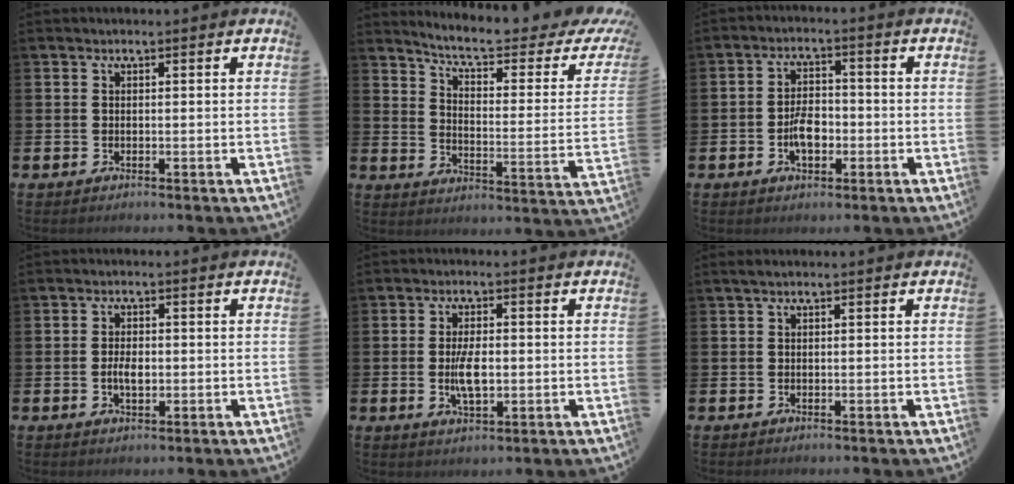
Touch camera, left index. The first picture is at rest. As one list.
[{"total": 6.8, "force": [5.5, 1.3, 3.8], "torque": [-0.092, -0.039, 0.086]}, {"total": 4.5, "force": [-1.2, 2.5, 3.5], "torque": [-0.047, 0.001, -0.025]}, {"total": 2.6, "force": [-0.3, 1.5, 2.2], "torque": [-0.027, -0.001, -0.009]}, {"total": 4.8, "force": [-0.3, 2.1, 4.3], "torque": [-0.080, -0.002, -0.010]}, {"total": 0.5, "force": [0.2, 0.0, 0.5], "torque": [-0.016, 0.006, 0.005]}]